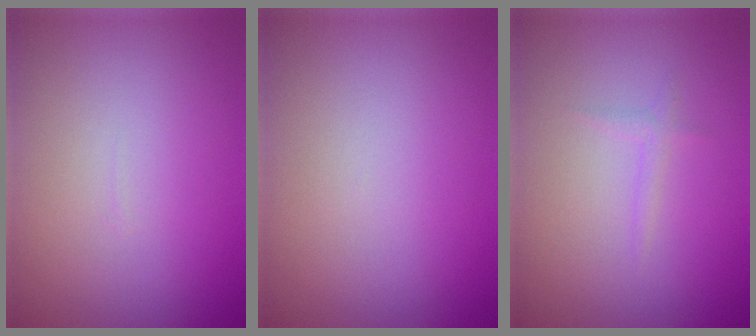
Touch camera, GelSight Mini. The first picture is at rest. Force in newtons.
{"total": 0.0}
{"total": 0.8, "press": 0.8, "slide": 0.1}